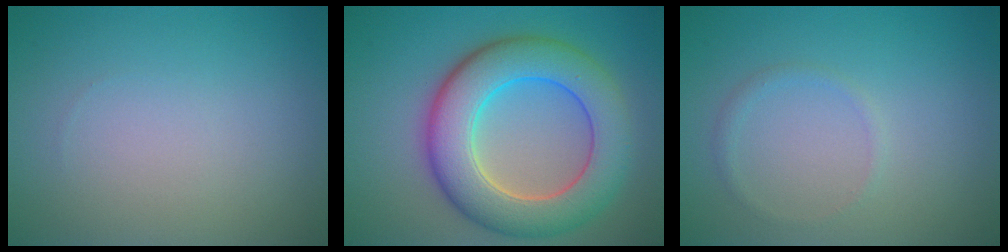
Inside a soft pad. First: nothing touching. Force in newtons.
{"total": 9.1, "press": 9.1, "slide": 0.4}
{"total": 0.9, "press": 0.9, "slide": 0.1}